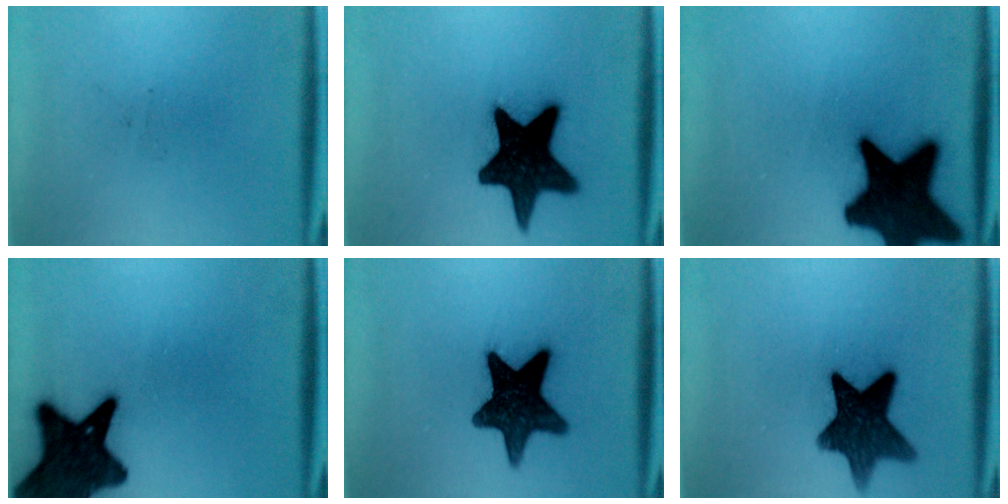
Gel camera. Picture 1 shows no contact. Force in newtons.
{"total": 17.9}
{"total": 19.8}
{"total": 15.3}
{"total": 14.4}
{"total": 12.3}